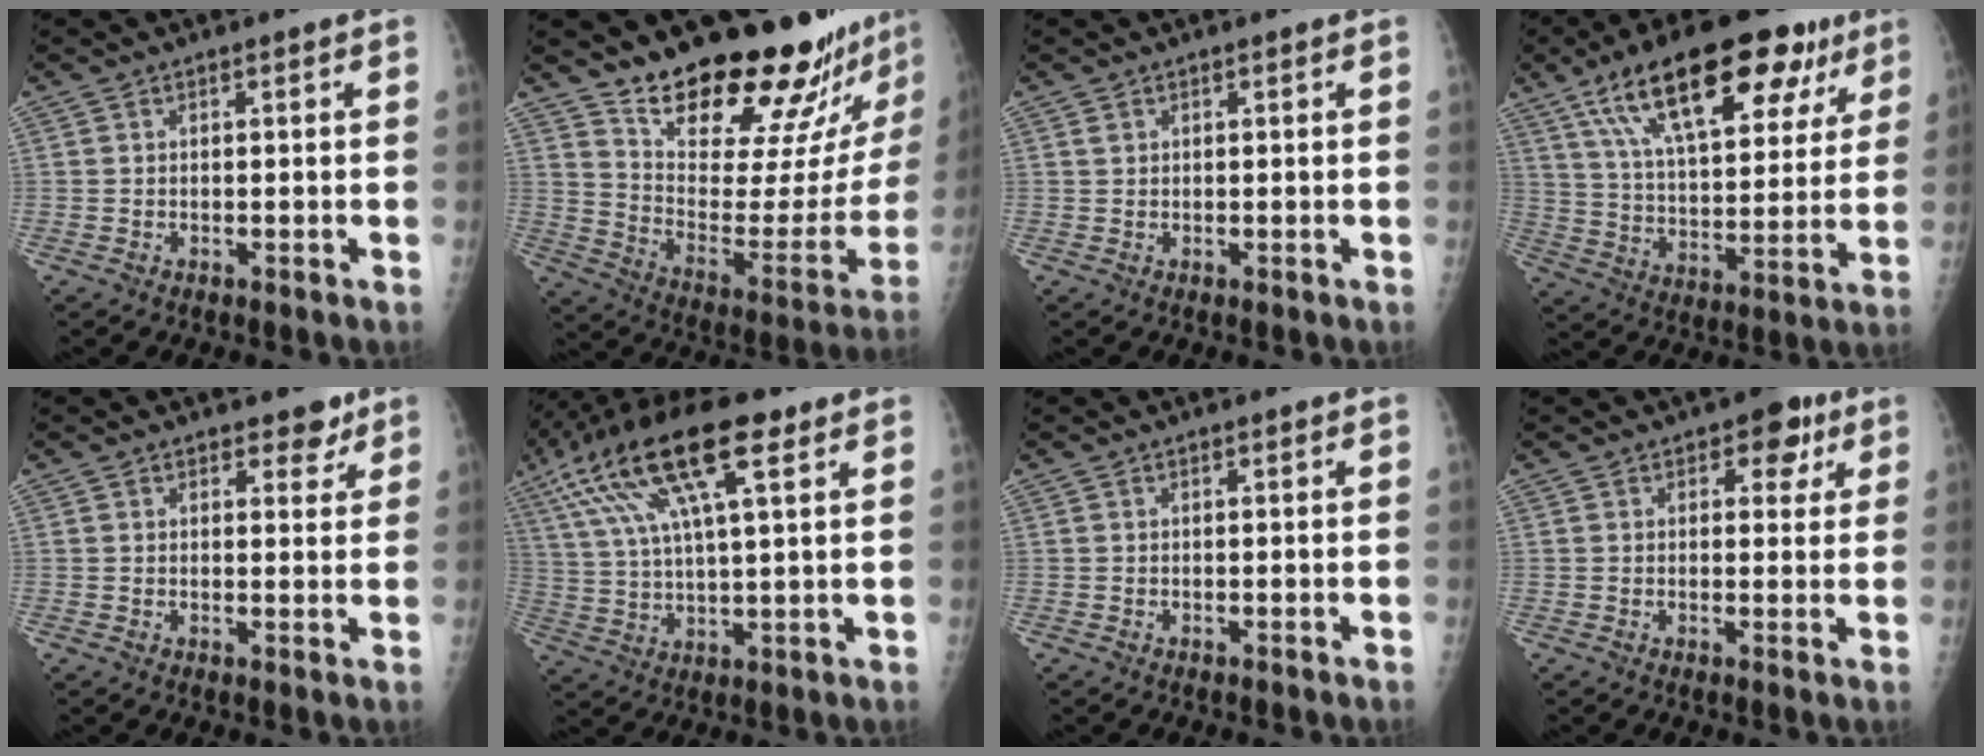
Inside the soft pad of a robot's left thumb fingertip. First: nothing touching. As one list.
[{"total": 27.3, "force": [23.3, 6.2, 12.8], "torque": [-0.160, -0.175, 0.329]}, {"total": 0.8, "force": [0.4, 0.6, 0.3], "torque": [0.001, -0.001, 0.008]}, {"total": 25.6, "force": [14.2, 10.9, 18.4], "torque": [-0.257, -0.012, 0.232]}, {"total": 3.4, "force": [2.4, 2.0, 1.4], "torque": [0.007, -0.013, 0.030]}, {"total": 19.3, "force": [9.3, 6.0, 15.8], "torque": [-0.309, 0.010, 0.165]}, {"total": 0.0}, {"total": 5.6, "force": [2.7, 3.6, 3.3], "torque": [-0.002, -0.005, 0.025]}]